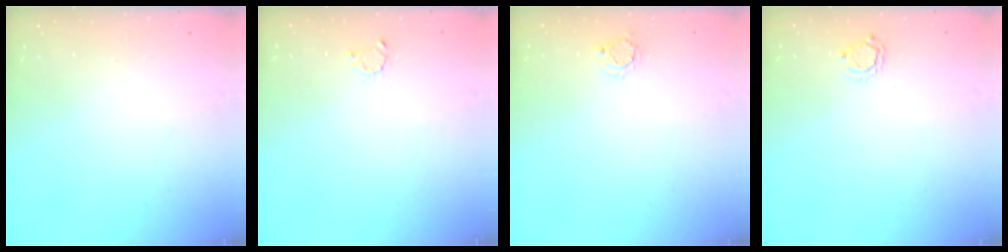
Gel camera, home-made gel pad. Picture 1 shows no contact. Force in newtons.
{"total": 2.1, "press": 2.1, "slide": 0.3}
{"total": 3.2, "press": 3.2, "slide": 0.2}
{"total": 2.9, "press": 2.9, "slide": 0.3}